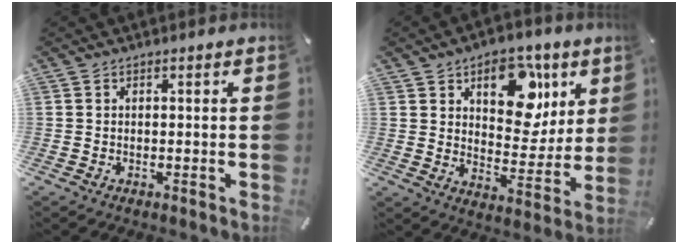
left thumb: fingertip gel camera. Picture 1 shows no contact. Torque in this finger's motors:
{"motor_torque": [1.73, 1.73, 1.44, -1.33, 0.34]}